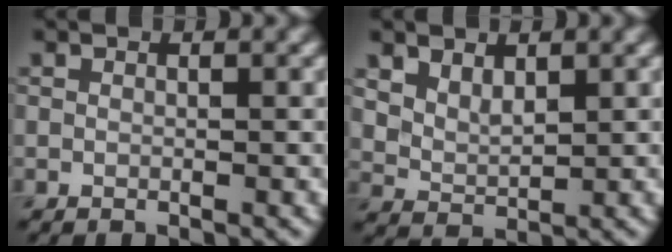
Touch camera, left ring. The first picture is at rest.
{"total": 2.6, "force": [1.5, 1.6, 1.4], "torque": [-0.030, -0.005, 0.034]}